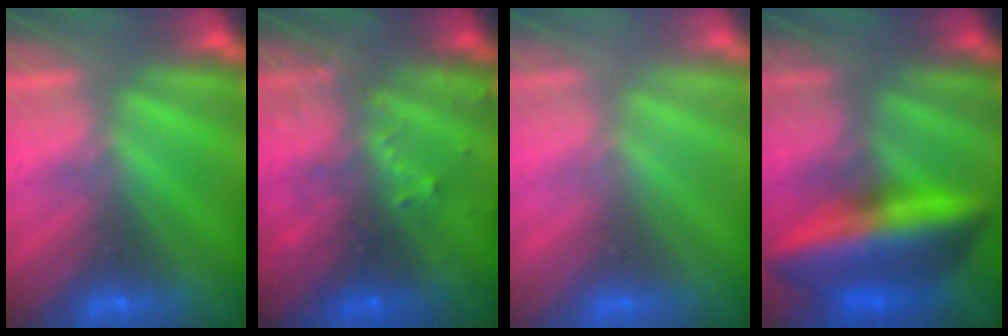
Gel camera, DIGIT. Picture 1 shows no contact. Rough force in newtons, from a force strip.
{"total": 6.3}
{"total": 2.7}
{"total": 8.3}